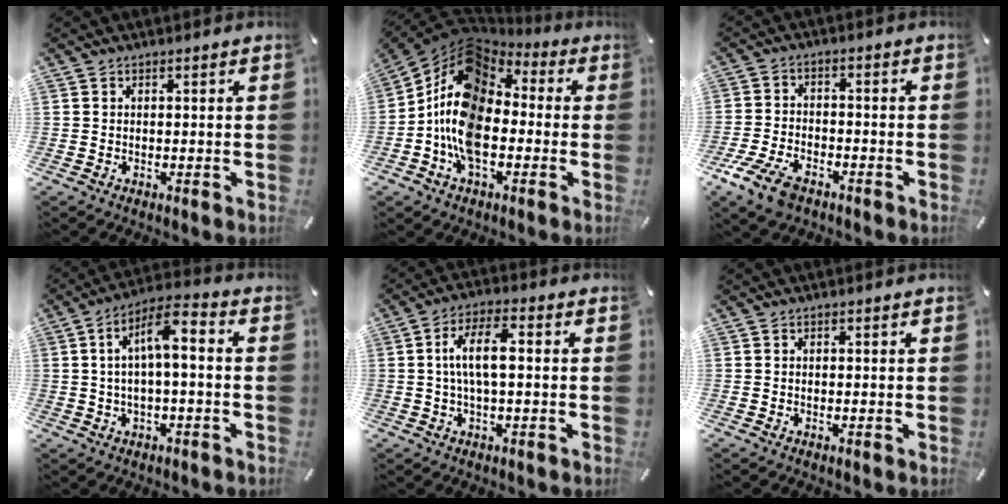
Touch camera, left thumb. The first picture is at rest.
{"total": 15.1, "force": [-3.4, 10.2, 10.6], "torque": [-0.229, 0.014, -0.069]}
{"total": 8.4, "force": [-5.4, 4.6, 4.5], "torque": [-0.107, 0.021, -0.104]}
{"total": 9.1, "force": [0.8, 3.4, 8.4], "torque": [-0.144, 0.005, 0.014]}
{"total": 8.2, "force": [0.4, 3.3, 7.5], "torque": [-0.150, 0.012, 0.003]}
{"total": 0.0}